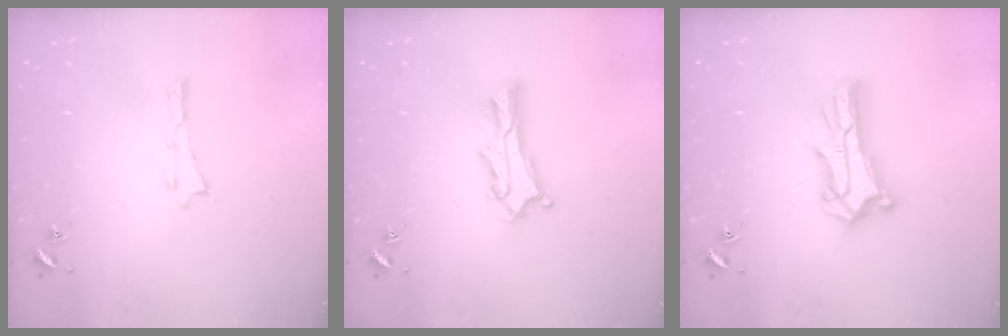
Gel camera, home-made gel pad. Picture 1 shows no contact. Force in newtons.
{"total": 3.9, "press": 3.9, "slide": 0.4}
{"total": 9.8, "press": 9.7, "slide": 0.7}